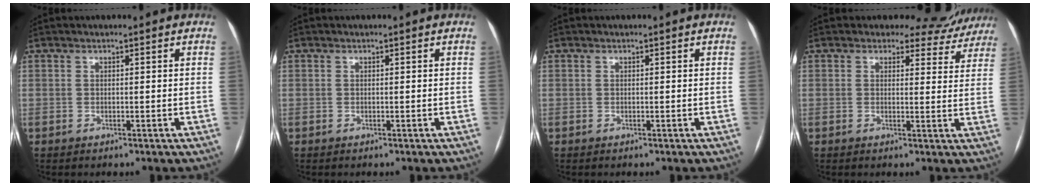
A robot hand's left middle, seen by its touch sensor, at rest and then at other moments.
{"total": 0.0}
{"total": 0.0}
{"total": 7.7, "force": [7.0, 3.2, -0.1], "torque": [0.031, -0.011, 0.052]}